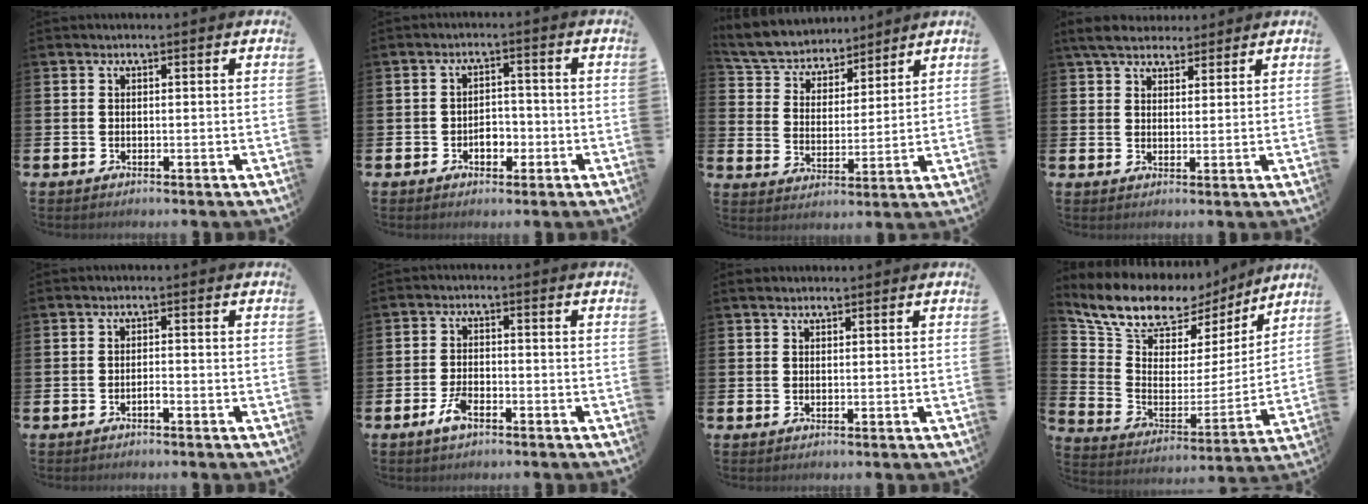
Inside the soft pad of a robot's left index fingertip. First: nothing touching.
{"total": 2.7, "force": [-1.4, 1.8, 1.5], "torque": [-0.017, -0.001, -0.031]}
{"total": 6.2, "force": [6.0, 1.8, 0.0], "torque": [-0.037, -0.048, 0.105]}
{"total": 5.4, "force": [4.9, 1.9, 1.4], "torque": [-0.039, -0.014, 0.090]}
{"total": 1.0, "force": [-0.8, 0.1, 0.5], "torque": [-0.013, -0.003, -0.014]}
{"total": 3.4, "force": [-1.8, 1.6, 2.5], "torque": [-0.054, 0.006, -0.033]}
{"total": 1.1, "force": [1.0, 0.4, 0.1], "torque": [0.009, -0.002, 0.016]}
{"total": 10.6, "force": [9.4, 4.3, 2.4], "torque": [-0.097, -0.063, 0.166]}